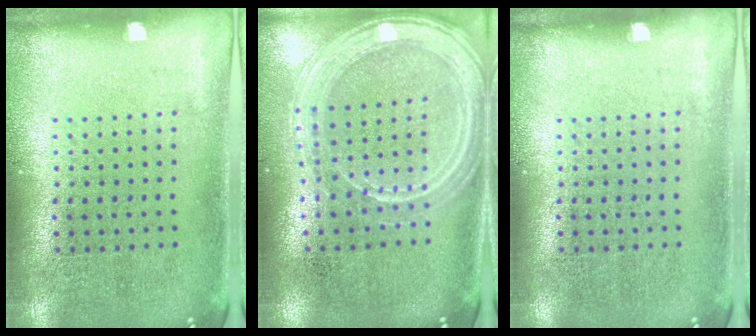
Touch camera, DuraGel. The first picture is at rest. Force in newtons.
{"total": 1.7, "press": 1.6, "slide": 0.4}
{"total": 0.0}